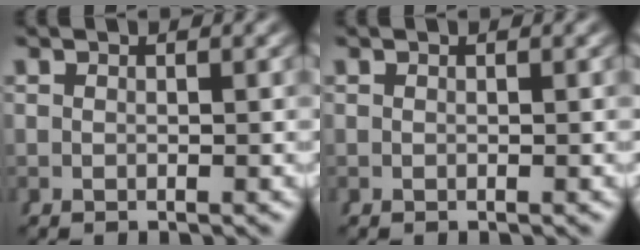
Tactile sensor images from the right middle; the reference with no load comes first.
{"total": 0.0}